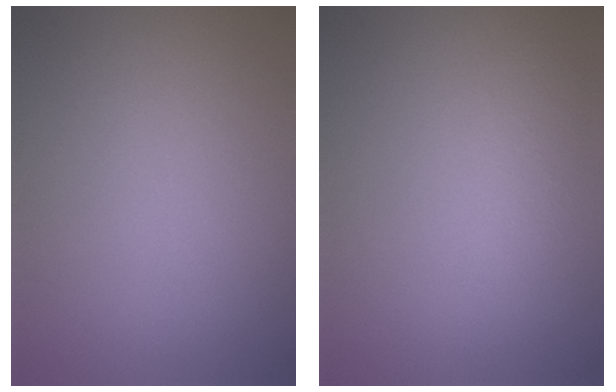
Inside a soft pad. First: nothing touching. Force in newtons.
{"total": 2.0, "press": 2.0, "slide": 0.1}